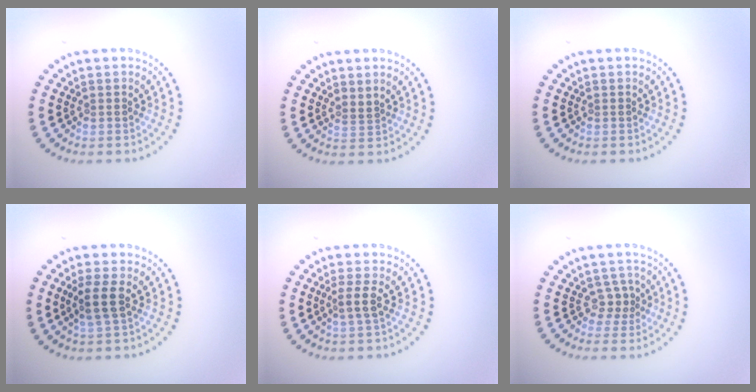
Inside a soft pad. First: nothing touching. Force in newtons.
{"total": 0.6, "press": 0.3, "slide": 0.5}
{"total": 0.0}
{"total": 2.3, "press": 2.0, "slide": 0.9}
{"total": 1.7, "press": 1.3, "slide": 1.1}
{"total": 1.5, "press": 1.0, "slide": 1.2}